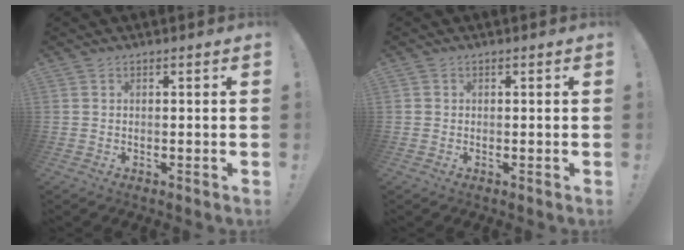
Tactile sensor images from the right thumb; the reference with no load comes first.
{"total": 0.8, "force": [0.2, 0.8, 0.1], "torque": [-0.005, 0.004, 0.004]}